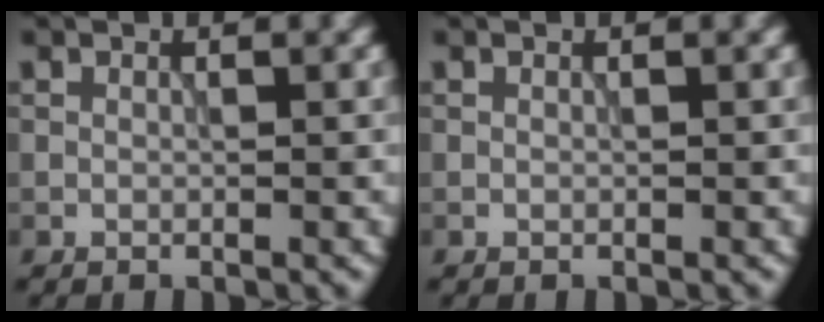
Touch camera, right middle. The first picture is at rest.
{"total": 0.0}